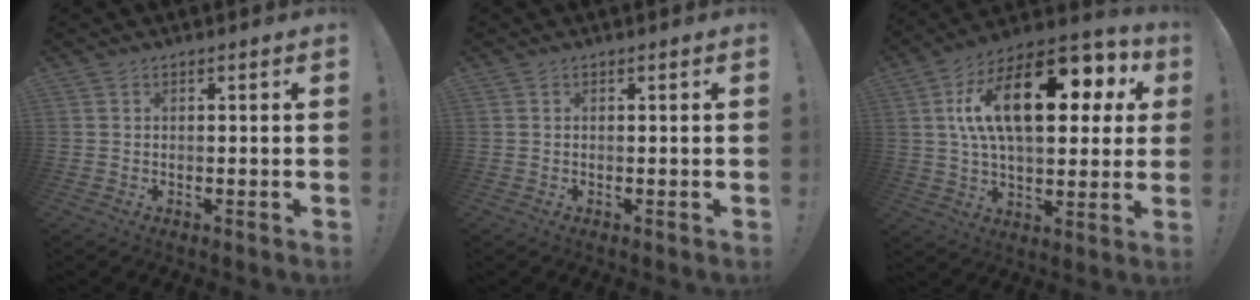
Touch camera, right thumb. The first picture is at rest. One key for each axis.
{"total": 0.0}
{"total": 23.7, "fx": 6.7, "fy": 11.0, "fz": 19.9, "tx": -0.324, "ty": -0.024, "tz": 0.106}